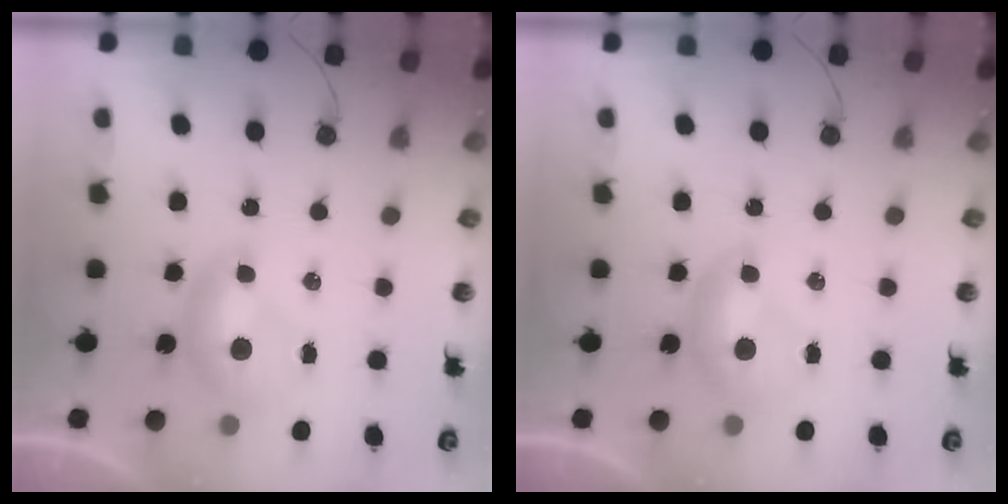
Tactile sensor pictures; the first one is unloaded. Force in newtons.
{"total": 0.0}